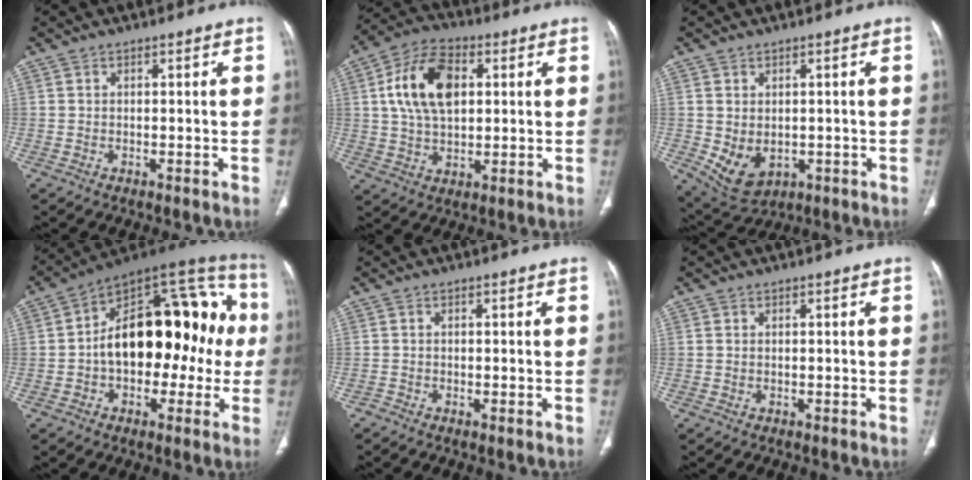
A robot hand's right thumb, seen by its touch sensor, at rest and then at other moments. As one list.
[{"total": 13.8, "force": [3.0, 8.4, 10.5], "torque": [-0.184, 0.008, 0.051]}, {"total": 7.2, "force": [-0.6, 4.8, 5.3], "torque": [-0.087, -0.006, 0.017]}, {"total": 25.7, "force": [0.1, 14.7, 21.0], "torque": [-0.271, 0.061, -0.006]}, {"total": 0.6, "force": [-0.4, 0.2, 0.4], "torque": [-0.009, -0.003, -0.011]}, {"total": 0.0}]